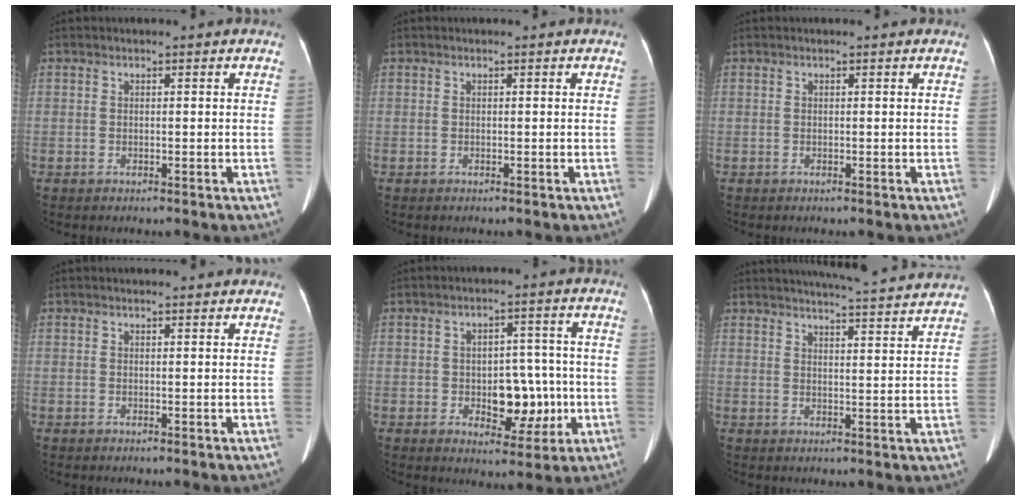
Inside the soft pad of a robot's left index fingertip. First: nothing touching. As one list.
[{"total": 0.0}, {"total": 0.0}, {"total": 2.8, "force": [2.6, 0.6, 0.7], "torque": [-0.011, 0.013, 0.026]}, {"total": 7.0, "force": [-1.3, 4.3, 5.4], "torque": [-0.066, 0.013, -0.011]}, {"total": 15.5, "force": [14.7, 0.0, 5.1], "torque": [-0.080, -0.010, 0.178]}]